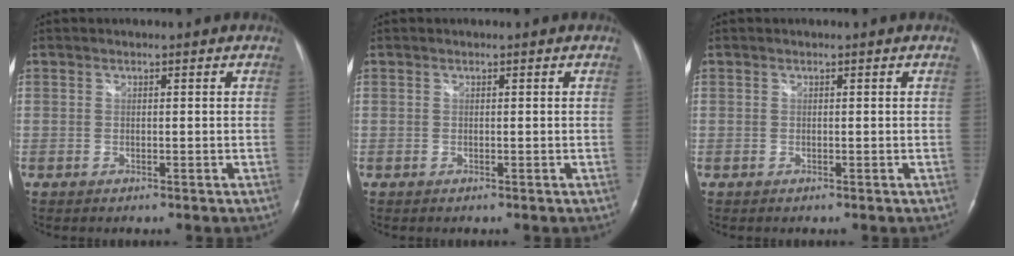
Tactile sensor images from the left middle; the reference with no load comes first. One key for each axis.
{"total": 0.0}
{"total": 0.0}